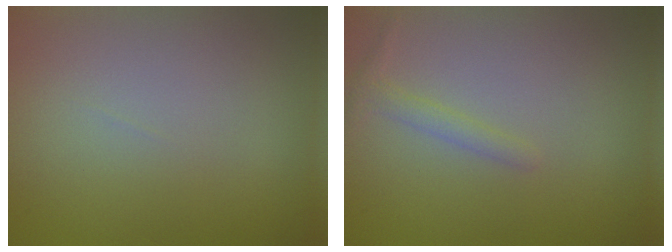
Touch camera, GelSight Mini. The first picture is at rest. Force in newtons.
{"total": 1.2, "press": 1.2, "slide": 0.0}